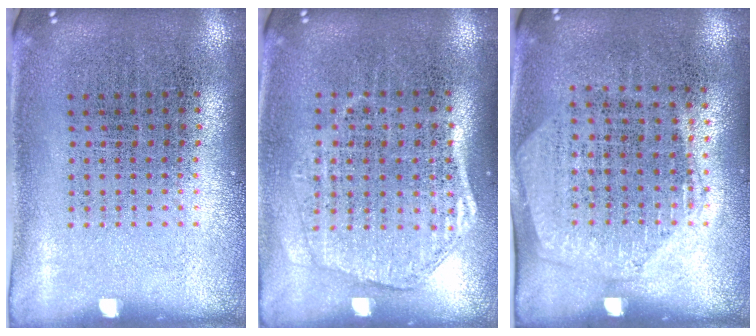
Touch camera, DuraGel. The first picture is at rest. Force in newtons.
{"total": 1.5, "press": 1.4, "slide": 0.6}
{"total": 1.4, "press": 1.2, "slide": 0.8}